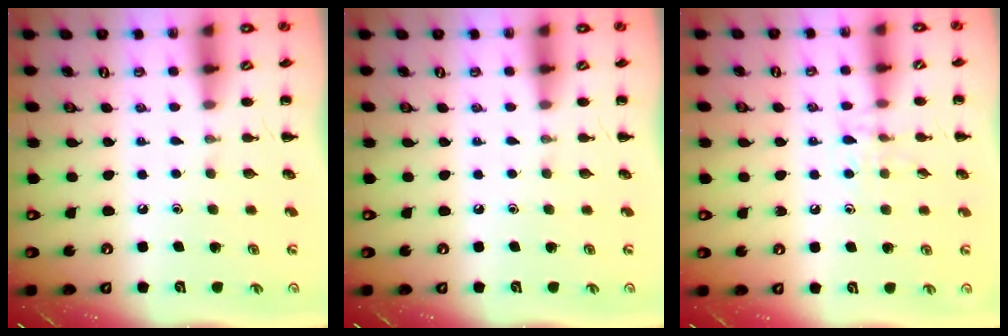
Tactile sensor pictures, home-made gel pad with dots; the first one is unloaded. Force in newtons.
{"total": 0.0}
{"total": 7.9, "press": 7.8, "slide": 1.6}